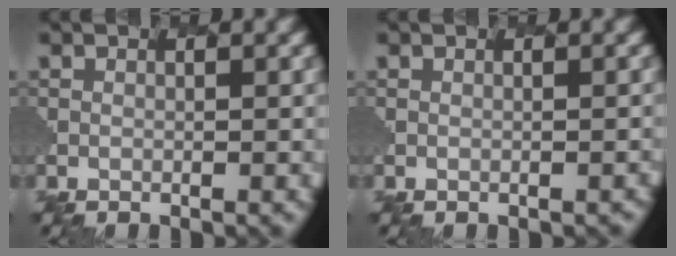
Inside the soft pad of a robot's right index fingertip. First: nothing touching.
{"total": 1.0, "force": [-0.4, 0.5, 0.8], "torque": [0.000, 0.004, 0.004]}